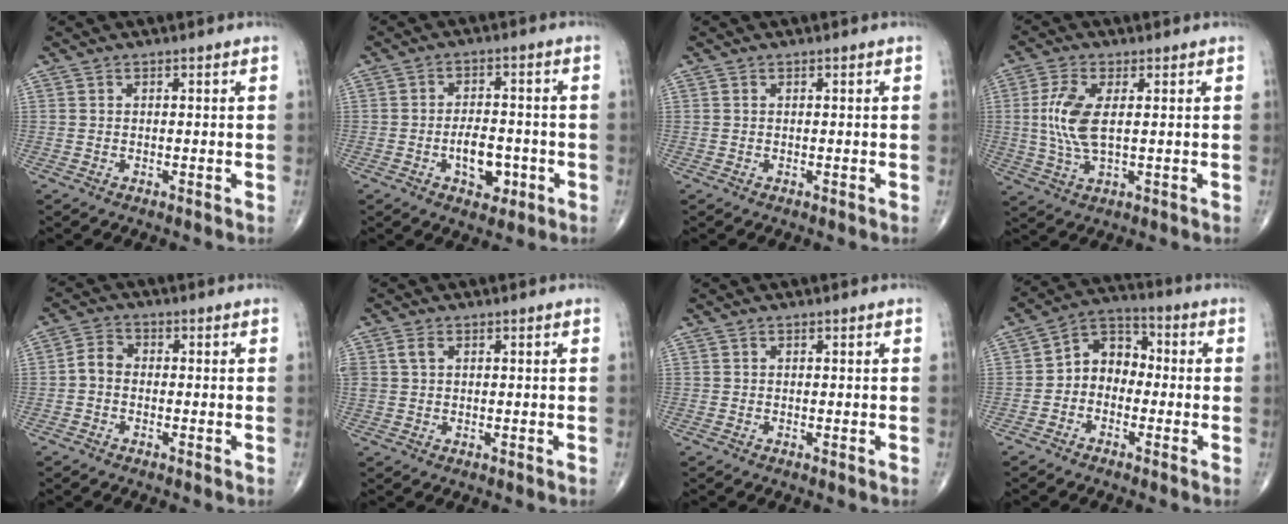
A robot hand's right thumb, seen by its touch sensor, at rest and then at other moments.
{"total": 6.9, "force": [-2.3, 4.0, 5.1], "torque": [-0.060, 0.016, -0.033]}
{"total": 0.0}
{"total": 8.4, "force": [0.9, 3.4, 7.6], "torque": [-0.182, -0.004, 0.020]}
{"total": 3.4, "force": [-0.8, 2.6, 2.1], "torque": [-0.032, 0.013, -0.027]}
{"total": 2.5, "force": [0.8, 1.6, 1.7], "torque": [-0.044, 0.009, 0.020]}
{"total": 0.0}
{"total": 7.5, "force": [-1.3, 5.9, 4.4], "torque": [-0.038, 0.033, -0.046]}